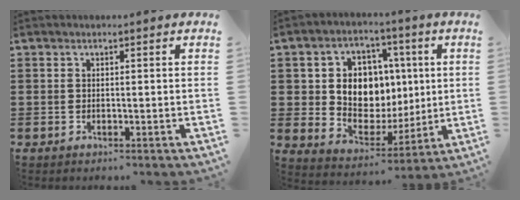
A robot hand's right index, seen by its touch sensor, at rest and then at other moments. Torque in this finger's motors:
{"motor_torque": [2.14, 0.00, 1.05, 0.21]}